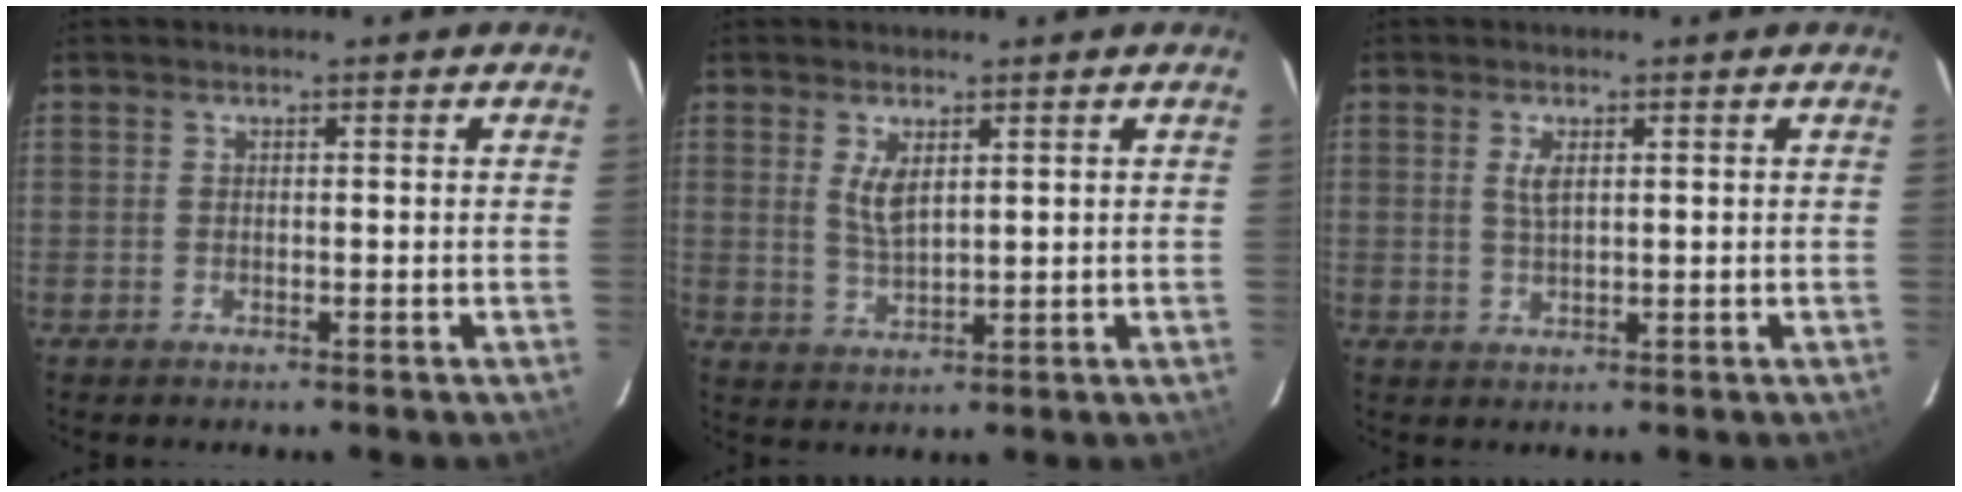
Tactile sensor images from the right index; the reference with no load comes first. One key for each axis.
{"total": 4.3, "fx": 1.7, "fy": 1.8, "fz": 3.5, "tx": -0.065, "ty": -0.005, "tz": 0.036}
{"total": 2.5, "fx": 0.8, "fy": 1.0, "fz": 2.1, "tx": -0.042, "ty": 0.000, "tz": 0.016}